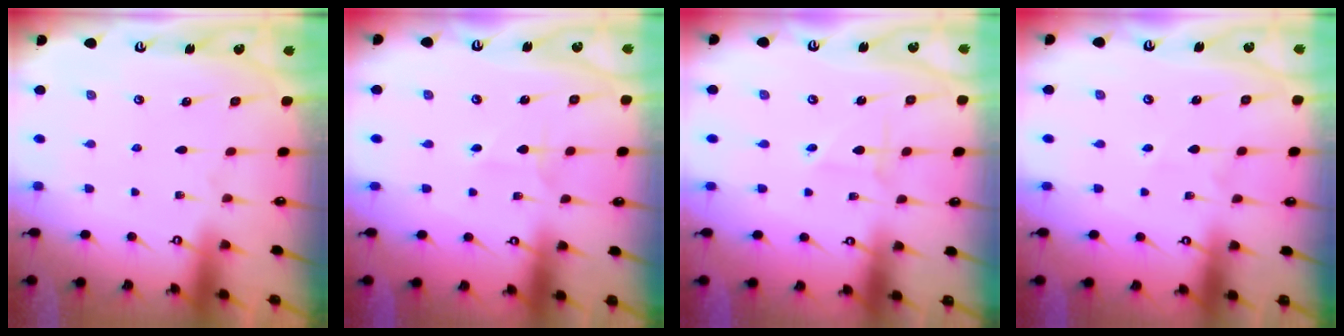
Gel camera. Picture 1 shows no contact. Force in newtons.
{"total": 1.4, "press": 1.4, "slide": 0.1}
{"total": 1.7, "press": 1.7, "slide": 0.1}
{"total": 2.3, "press": 2.2, "slide": 0.7}